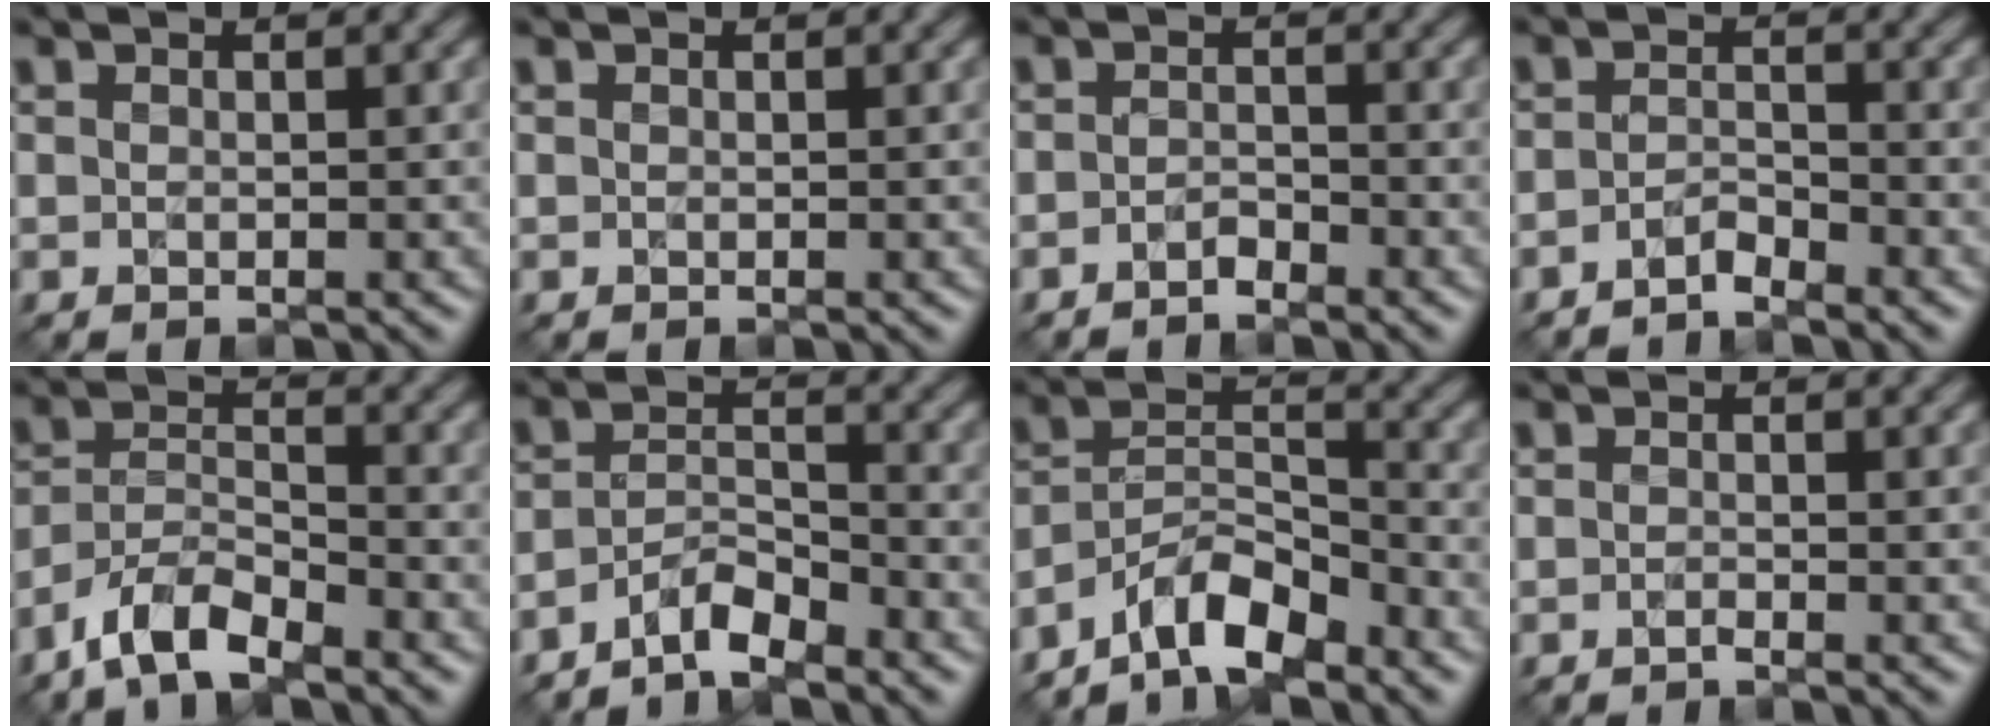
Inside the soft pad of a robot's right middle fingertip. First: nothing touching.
{"total": 0.0}
{"total": 1.3, "force": [-1.1, 0.3, 0.6], "torque": [-0.011, 0.003, -0.022]}
{"total": 1.7, "force": [-1.5, 0.3, 0.7], "torque": [-0.013, 0.006, -0.032]}
{"total": 5.1, "force": [-4.0, 1.5, 2.7], "torque": [-0.049, 0.000, -0.082]}
{"total": 3.5, "force": [-3.0, 0.8, 1.6], "torque": [-0.029, 0.005, -0.064]}
{"total": 6.4, "force": [-5.1, 2.0, 3.2], "torque": [-0.048, 0.005, -0.098]}
{"total": 0.6, "force": [-0.5, 0.1, 0.3], "torque": [-0.006, 0.001, -0.011]}